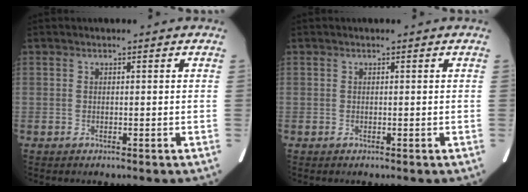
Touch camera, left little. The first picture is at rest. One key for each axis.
{"total": 0.0}